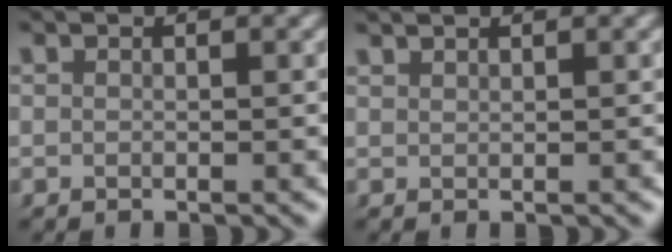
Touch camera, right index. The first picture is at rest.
{"total": 1.0, "force": [1.0, -0.1, 0.3], "torque": [-0.003, 0.001, 0.021]}